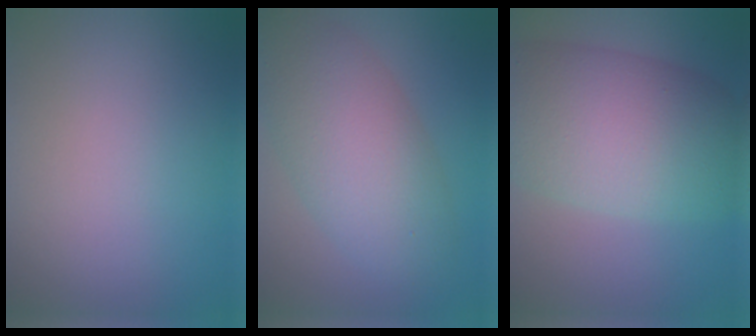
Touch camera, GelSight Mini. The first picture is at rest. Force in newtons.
{"total": 7.8, "press": 7.8, "slide": 0.4}
{"total": 11.4, "press": 11.4, "slide": 0.5}